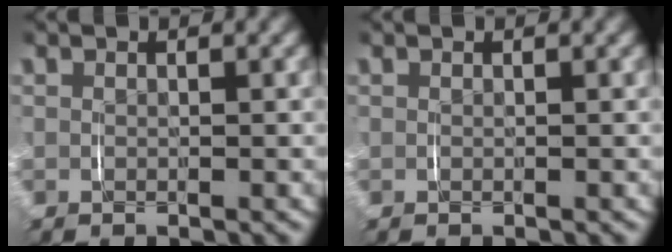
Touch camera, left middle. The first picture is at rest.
{"total": 0.0}